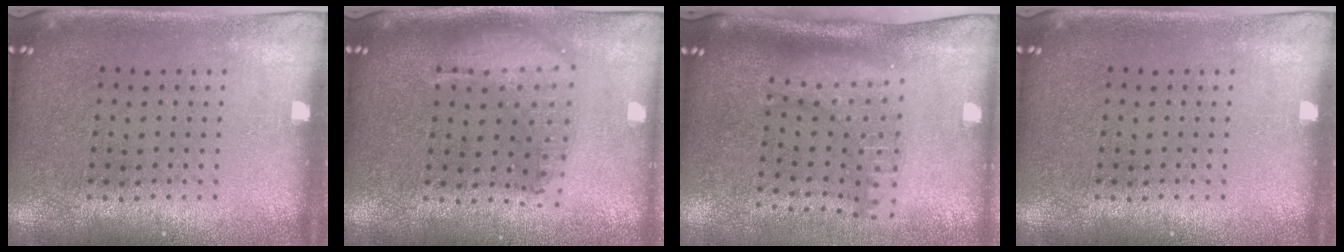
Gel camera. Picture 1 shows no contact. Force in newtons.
{"total": 1.8, "press": 1.5, "slide": 0.9}
{"total": 2.2, "press": 1.6, "slide": 1.5}
{"total": 0.0}